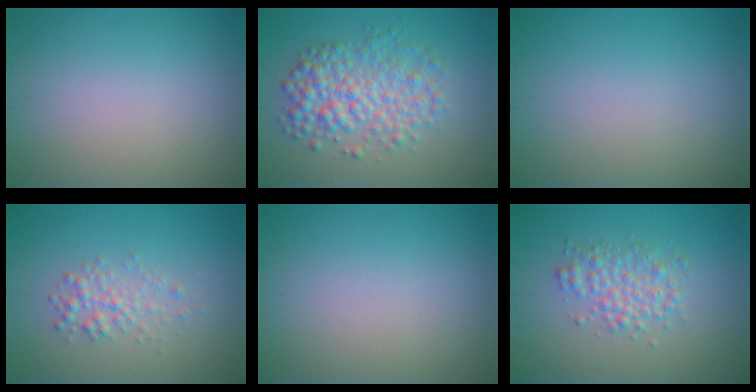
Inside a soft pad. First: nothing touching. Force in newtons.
{"total": 5.2, "press": 5.2, "slide": 0.0}
{"total": 0.0}
{"total": 1.9, "press": 1.9, "slide": 0.0}
{"total": 0.0}
{"total": 2.7, "press": 2.7, "slide": 0.0}